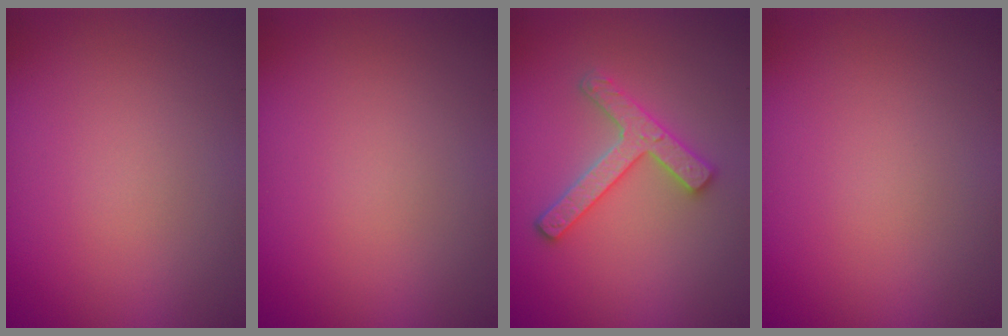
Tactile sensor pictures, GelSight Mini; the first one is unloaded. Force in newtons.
{"total": 0.0}
{"total": 2.8, "press": 2.8, "slide": 0.6}
{"total": 0.0}